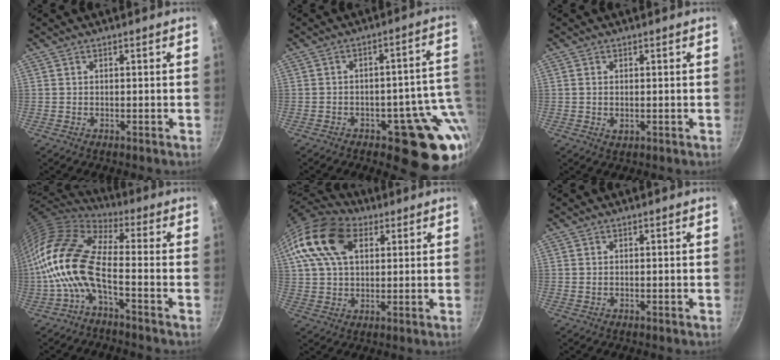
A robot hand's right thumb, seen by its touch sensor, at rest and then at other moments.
{"total": 15.2, "force": [-3.7, 8.1, 12.3], "torque": [-0.069, 0.028, -0.043]}
{"total": 1.6, "force": [0.0, 1.0, 1.3], "torque": [-0.023, -0.002, 0.000]}
{"total": 14.8, "force": [-3.1, 5.9, 13.2], "torque": [-0.257, 0.027, -0.076]}
{"total": 17.2, "force": [6.4, 11.0, 11.4], "torque": [-0.212, 0.010, 0.106]}
{"total": 0.0}